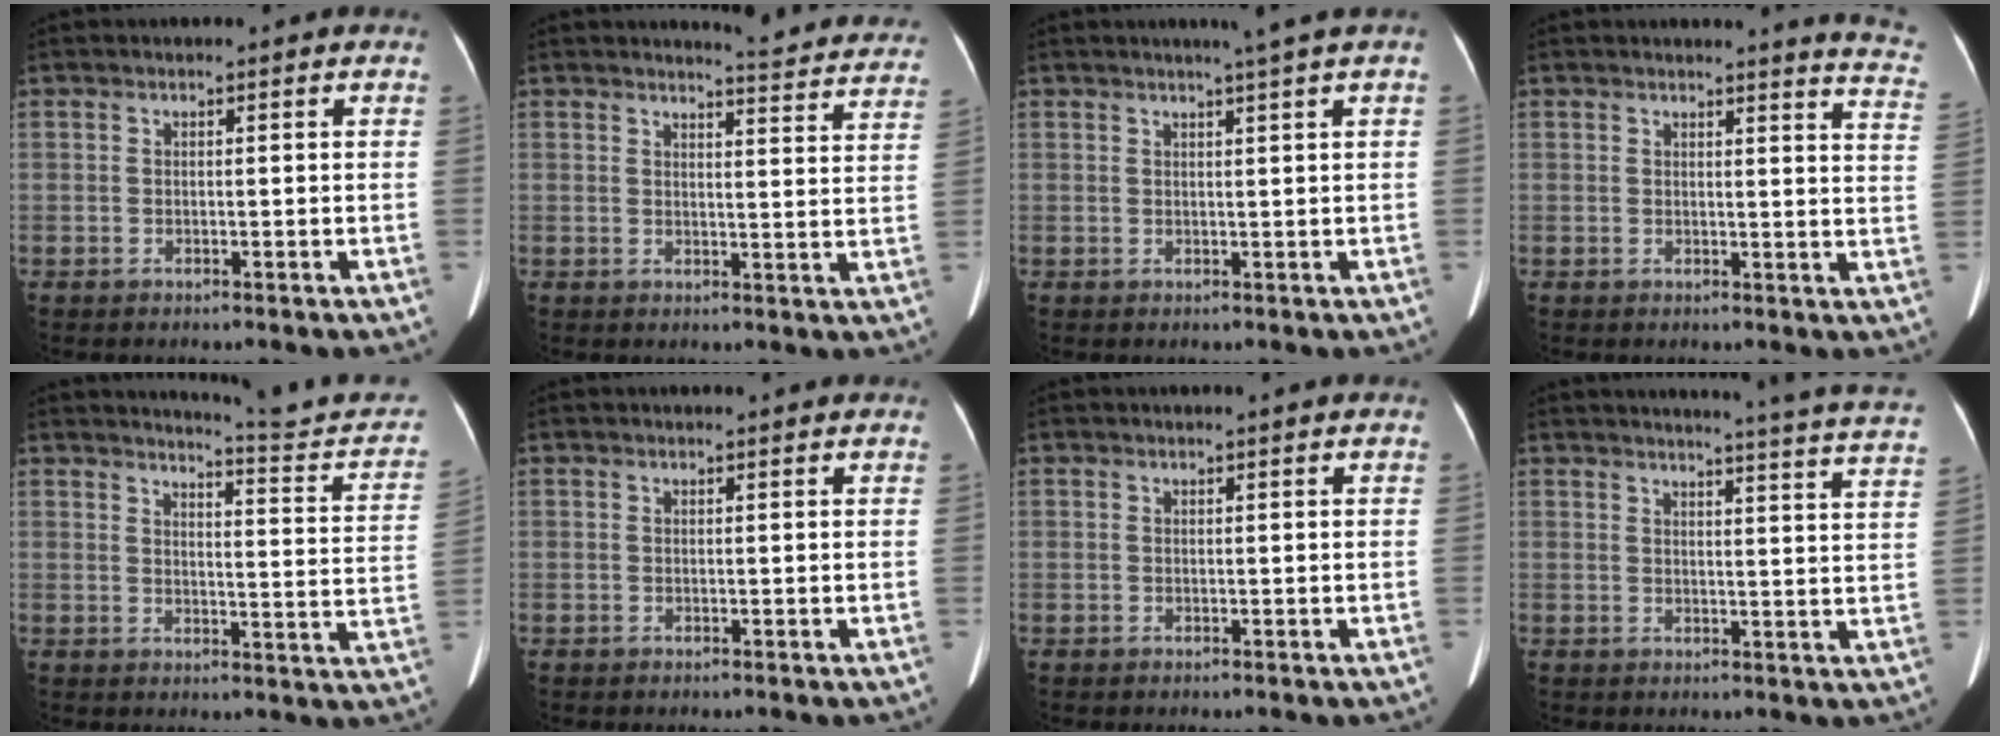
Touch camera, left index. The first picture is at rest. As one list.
[{"total": 12.6, "force": [12.4, 0.7, 2.1], "torque": [-0.009, -0.061, 0.116]}, {"total": 2.8, "force": [2.0, -0.9, 1.7], "torque": [-0.023, -0.001, 0.032]}, {"total": 8.7, "force": [8.4, -0.3, 2.2], "torque": [-0.008, -0.075, 0.059]}, {"total": 12.0, "force": [11.8, -0.4, 2.1], "torque": [-0.017, -0.063, 0.132]}, {"total": 1.1, "force": [1.0, 0.0, 0.2], "torque": [-0.009, 0.005, 0.011]}, {"total": 0.0}, {"total": 17.9, "force": [17.0, -1.3, 5.6], "torque": [-0.076, -0.087, 0.178]}]